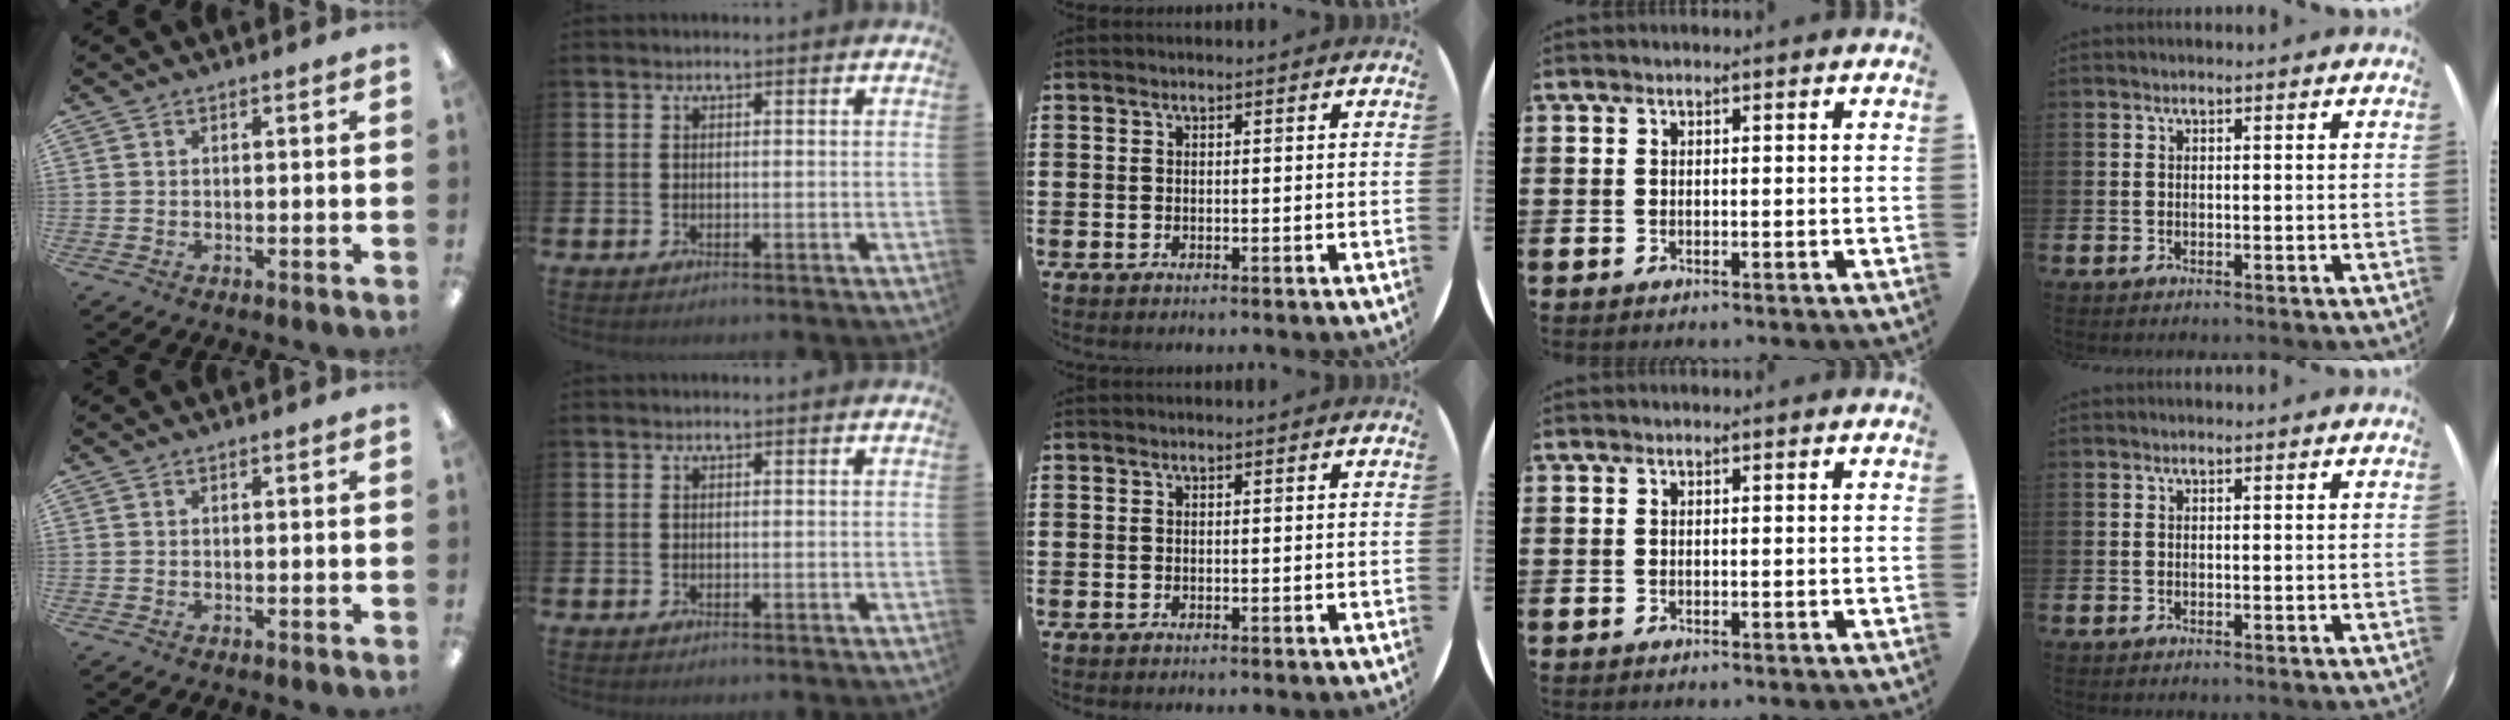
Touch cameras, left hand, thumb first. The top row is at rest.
{}